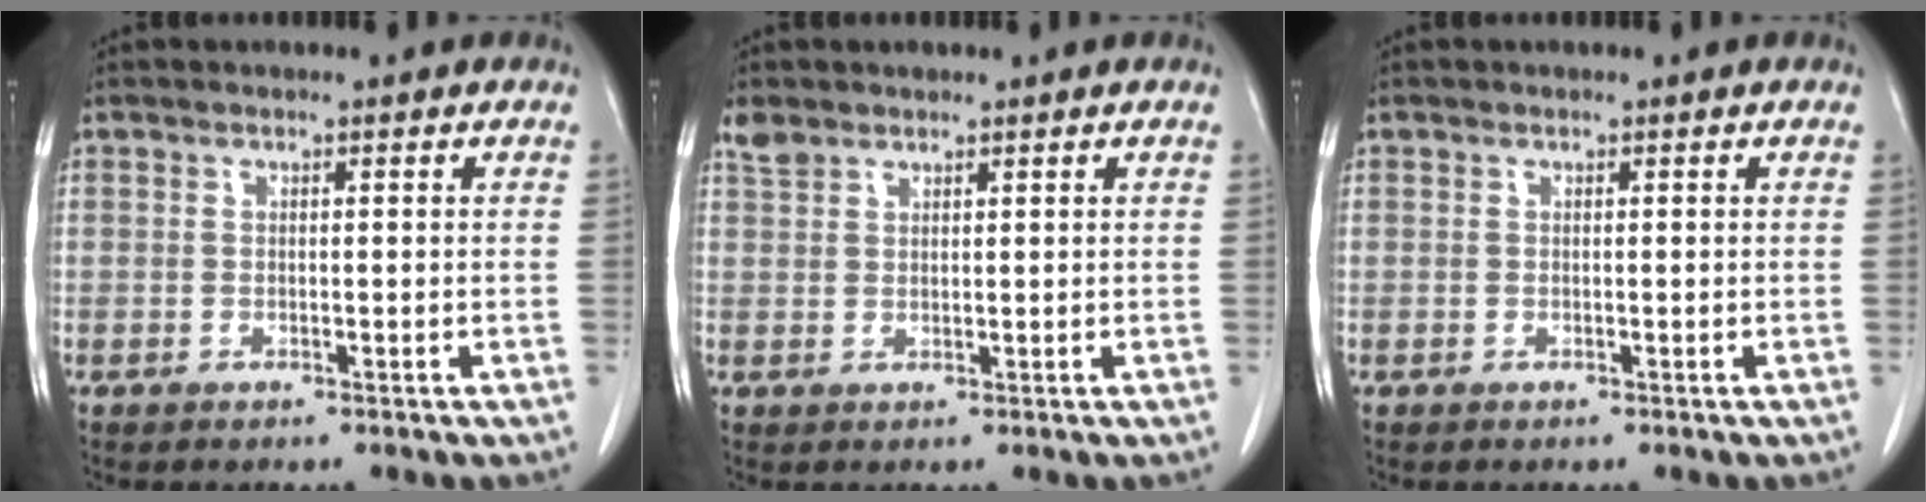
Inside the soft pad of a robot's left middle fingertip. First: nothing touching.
{"total": 2.2, "force": [1.8, 1.0, 0.5], "torque": [-0.016, 0.008, 0.038]}
{"total": 0.0}